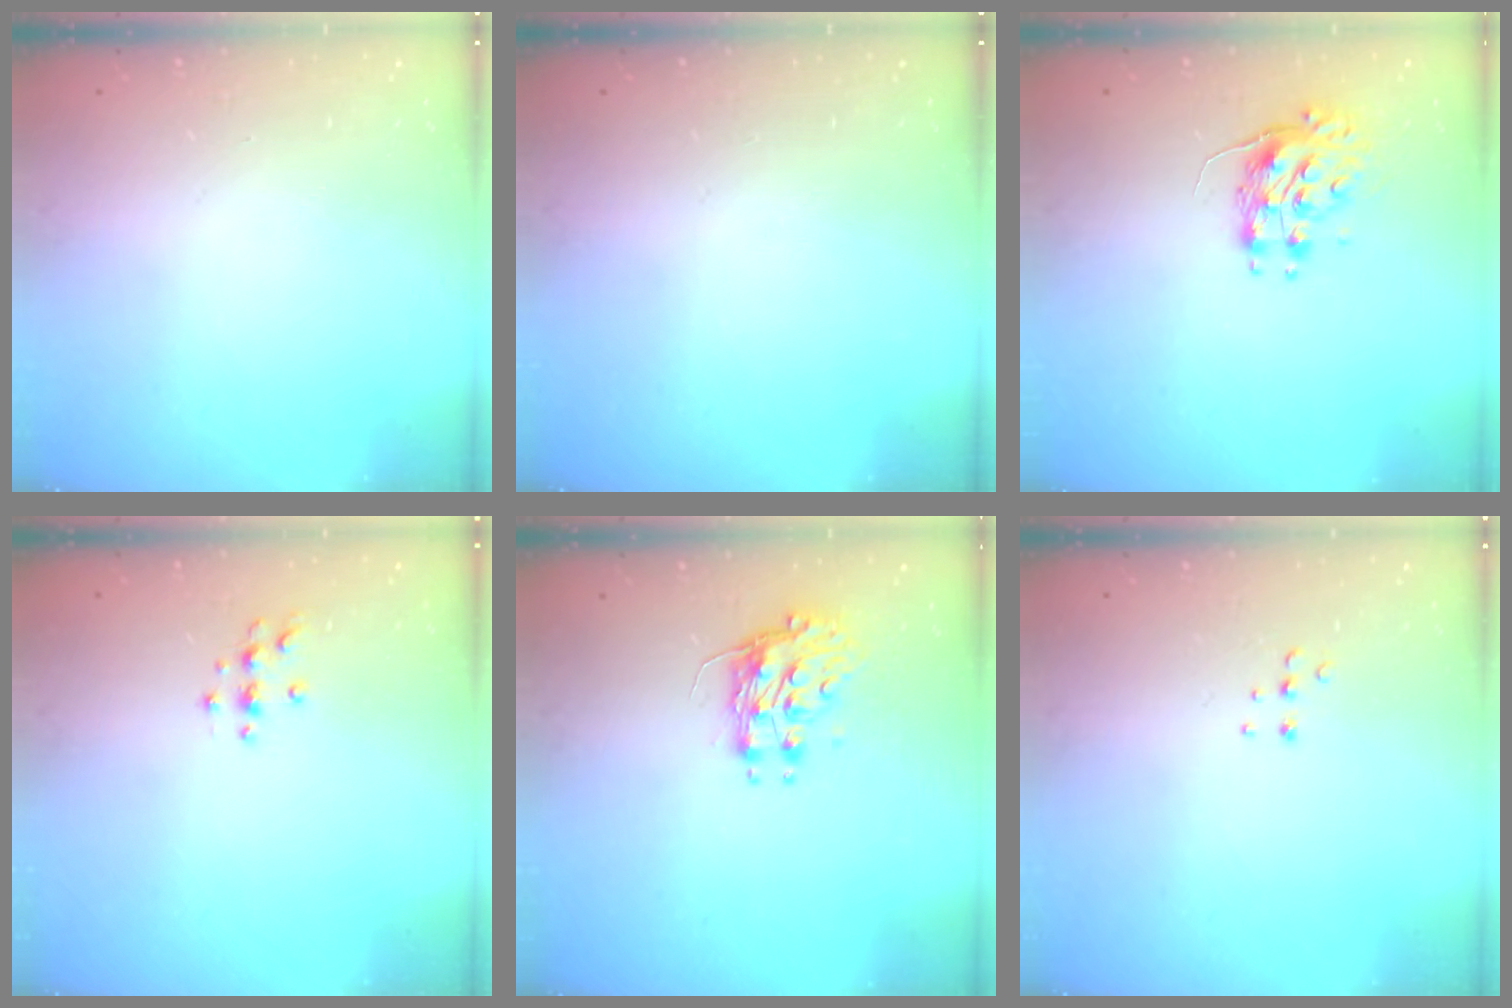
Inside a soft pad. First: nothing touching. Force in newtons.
{"total": 0.0}
{"total": 8.1, "press": 8.1, "slide": 0.1}
{"total": 3.7, "press": 3.7, "slide": 0.4}
{"total": 8.4, "press": 8.4, "slide": 0.3}
{"total": 4.4, "press": 4.4, "slide": 0.5}